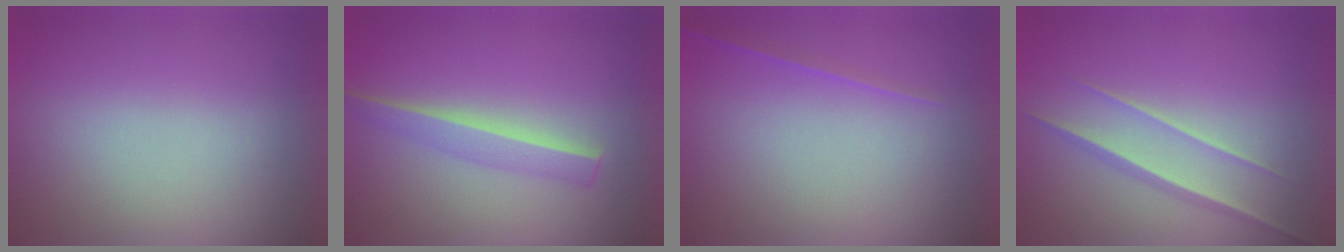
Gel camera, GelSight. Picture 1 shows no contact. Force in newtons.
{"total": 2.4}
{"total": 1.1}
{"total": 1.5}